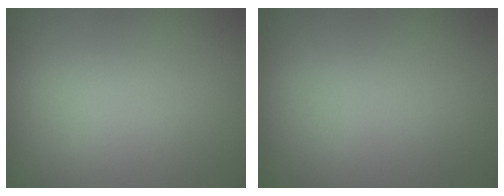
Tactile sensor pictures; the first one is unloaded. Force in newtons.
{"total": 0.0}